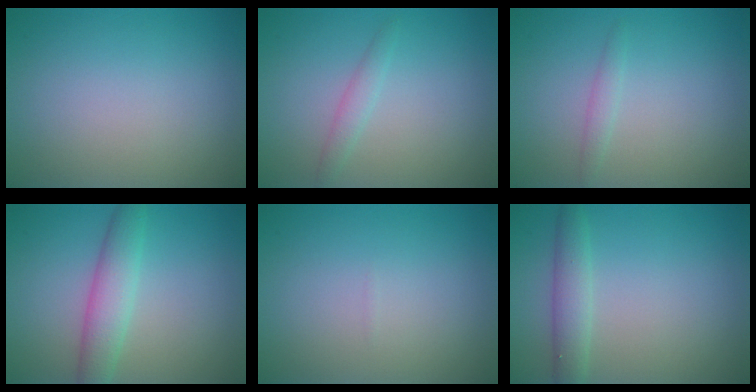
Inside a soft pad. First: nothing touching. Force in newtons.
{"total": 1.2, "press": 1.2, "slide": 0.1}
{"total": 0.9, "press": 0.9, "slide": 0.1}
{"total": 3.5, "press": 3.5, "slide": 0.0}
{"total": 0.0}
{"total": 2.4, "press": 2.4, "slide": 0.1}